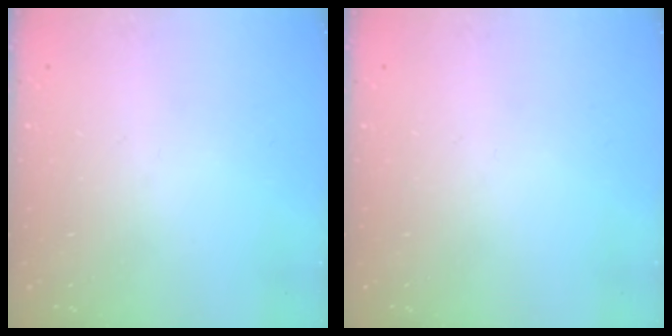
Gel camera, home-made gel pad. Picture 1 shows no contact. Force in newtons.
{"total": 0.0}